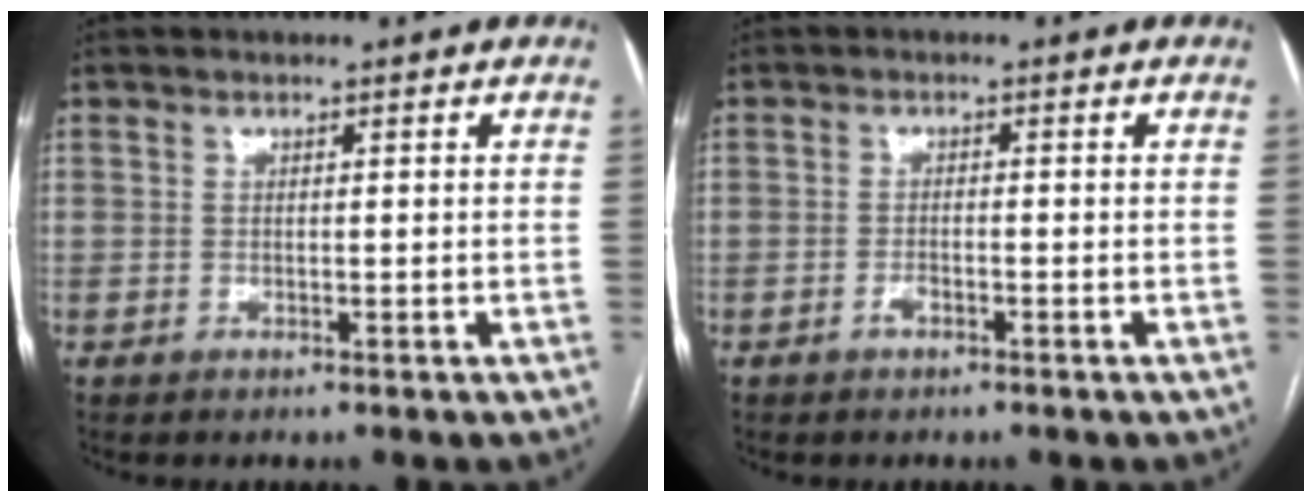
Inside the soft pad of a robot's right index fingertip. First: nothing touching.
{"total": 1.4, "force": [-0.8, 0.4, 1.0], "torque": [-0.019, 0.001, -0.013]}